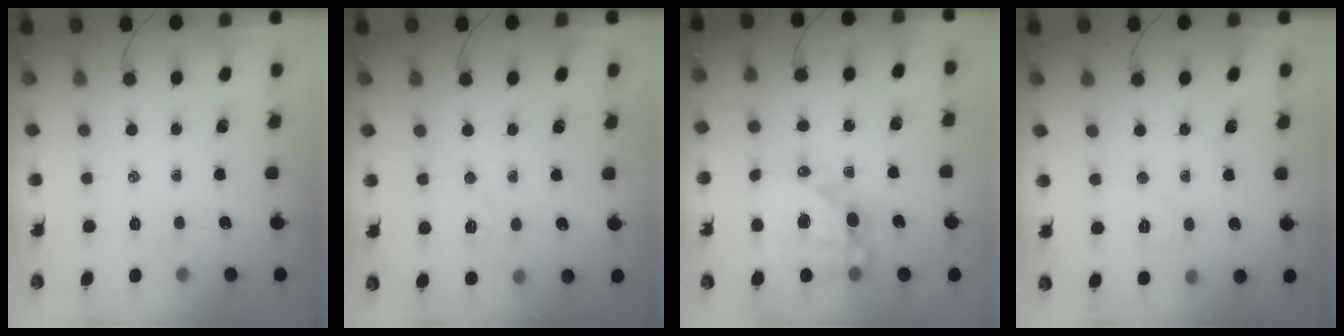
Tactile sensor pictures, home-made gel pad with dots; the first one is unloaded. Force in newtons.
{"total": 5.0, "press": 4.8, "slide": 1.4}
{"total": 15.2, "press": 14.8, "slide": 3.5}
{"total": 5.1, "press": 5.0, "slide": 1.1}